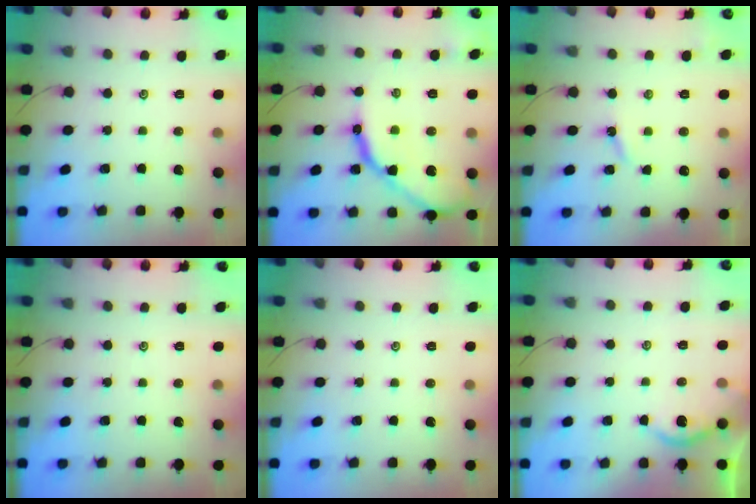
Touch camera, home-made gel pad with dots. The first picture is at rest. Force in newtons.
{"total": 14.8, "press": 14.7, "slide": 1.1}
{"total": 4.2, "press": 4.1, "slide": 0.5}
{"total": 0.0}
{"total": 0.0}
{"total": 2.7, "press": 2.7, "slide": 0.2}